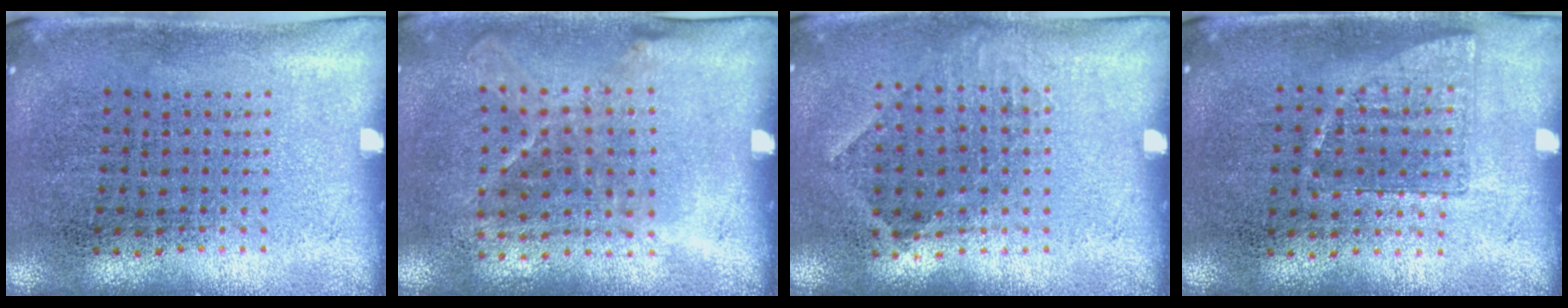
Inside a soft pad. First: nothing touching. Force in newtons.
{"total": 1.3, "press": 1.0, "slide": 0.8}
{"total": 0.9, "press": 0.8, "slide": 0.6}
{"total": 0.7, "press": 0.7, "slide": 0.2}